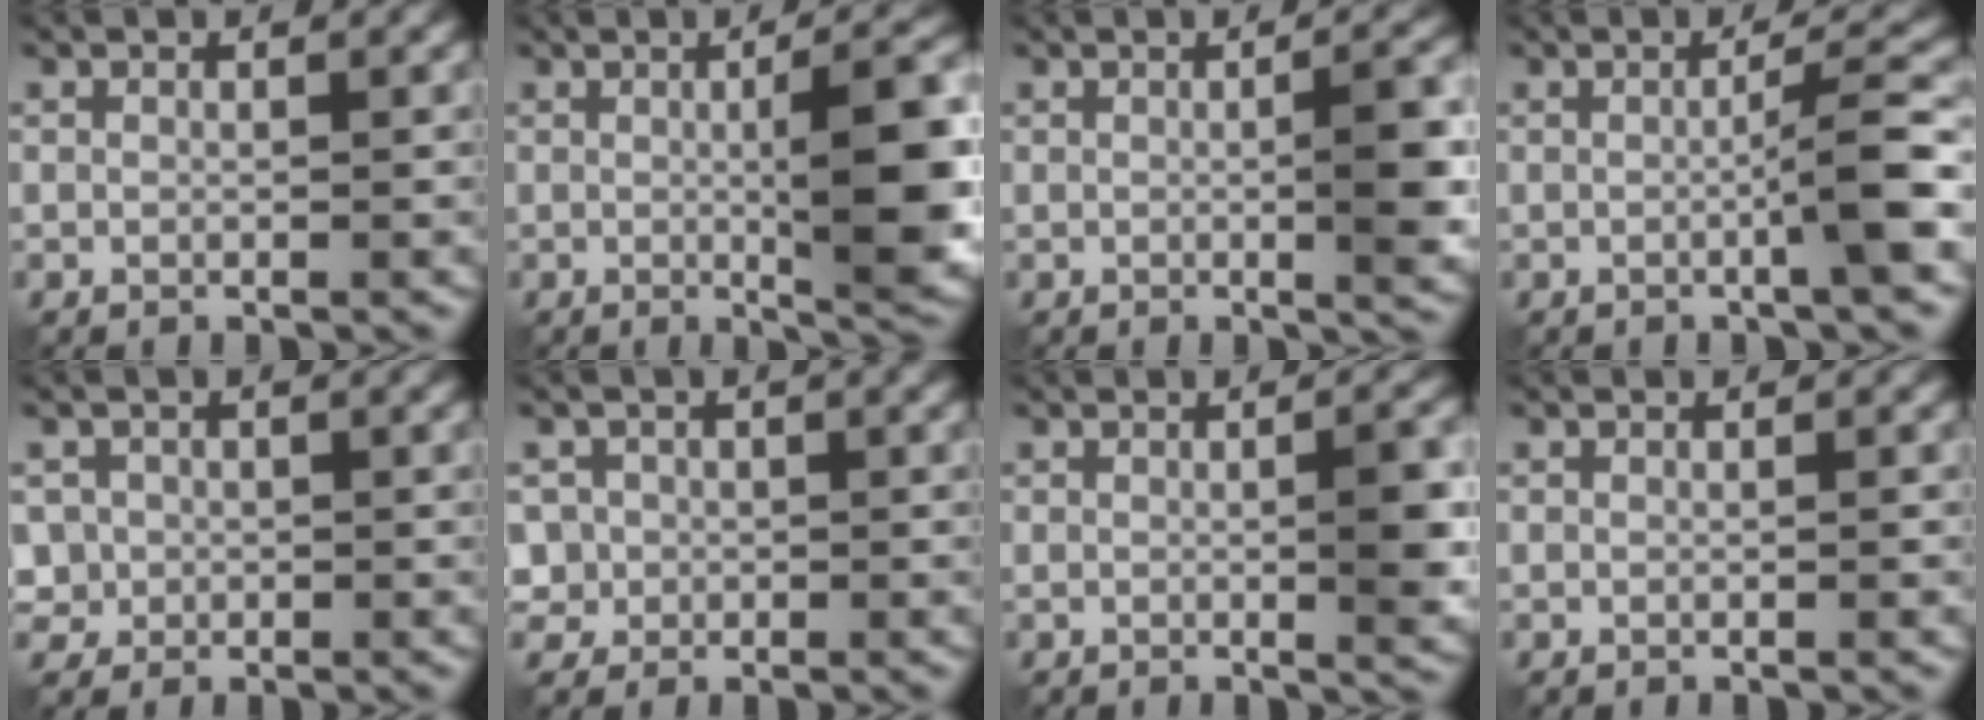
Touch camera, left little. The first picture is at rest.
{"total": 9.2, "force": [0.0, 2.3, 8.9], "torque": [-0.113, 0.002, -0.001]}
{"total": 5.4, "force": [0.0, 1.3, 5.2], "torque": [-0.067, 0.007, -0.003]}
{"total": 4.3, "force": [-0.7, 0.6, 4.2], "torque": [-0.062, 0.007, -0.016]}
{"total": 2.3, "force": [0.2, 2.3, 0.5], "torque": [-0.019, -0.009, 0.010]}
{"total": 2.5, "force": [0.3, 2.4, 0.5], "torque": [-0.020, -0.008, 0.014]}
{"total": 4.8, "force": [0.1, 1.3, 4.6], "torque": [-0.059, 0.006, 0.001]}
{"total": 0.0}